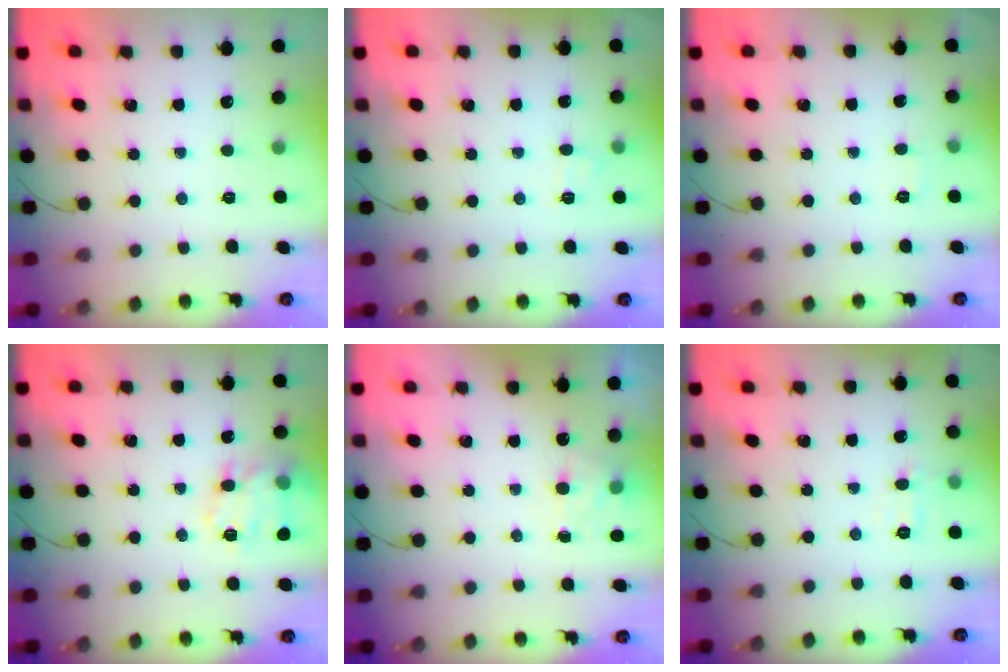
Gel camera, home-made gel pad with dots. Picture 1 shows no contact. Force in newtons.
{"total": 5.7, "press": 5.4, "slide": 1.6}
{"total": 2.0, "press": 1.7, "slide": 1.0}
{"total": 15.1, "press": 15.1, "slide": 1.2}
{"total": 4.9, "press": 4.8, "slide": 1.0}
{"total": 4.7, "press": 4.4, "slide": 1.6}